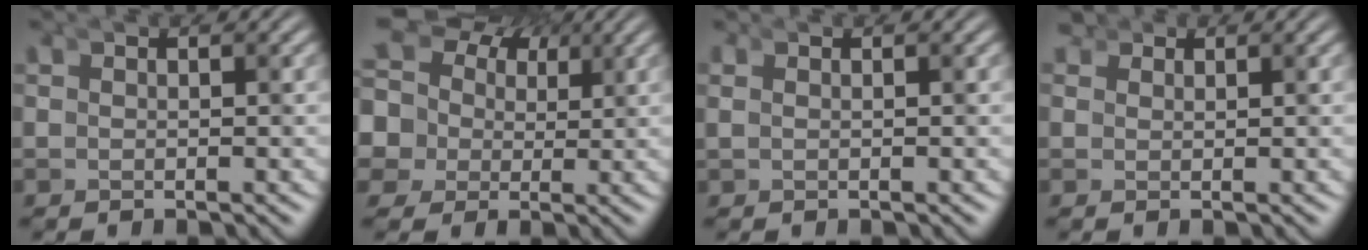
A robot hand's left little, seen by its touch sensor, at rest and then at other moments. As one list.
[{"total": 12.2, "force": [1.8, 11.1, 4.9], "torque": [-0.176, -0.041, 0.023]}, {"total": 0.0}, {"total": 1.9, "force": [0.5, -1.1, -1.5], "torque": [0.011, -0.008, 0.019]}]